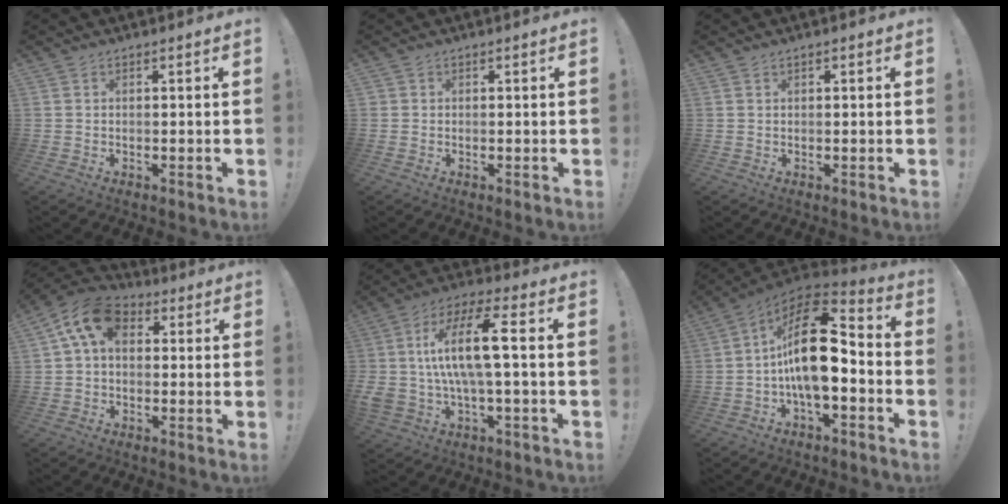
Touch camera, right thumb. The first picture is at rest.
{"total": 0.6, "force": [0.1, 0.5, 0.0], "torque": [-0.003, 0.001, 0.004]}
{"total": 0.0}
{"total": 11.0, "force": [3.3, 7.0, 7.9], "torque": [-0.153, 0.008, 0.067]}
{"total": 16.2, "force": [1.3, 5.3, 15.3], "torque": [-0.284, 0.007, 0.014]}
{"total": 20.1, "force": [0.3, 9.8, 17.5], "torque": [-0.294, 0.005, 0.007]}